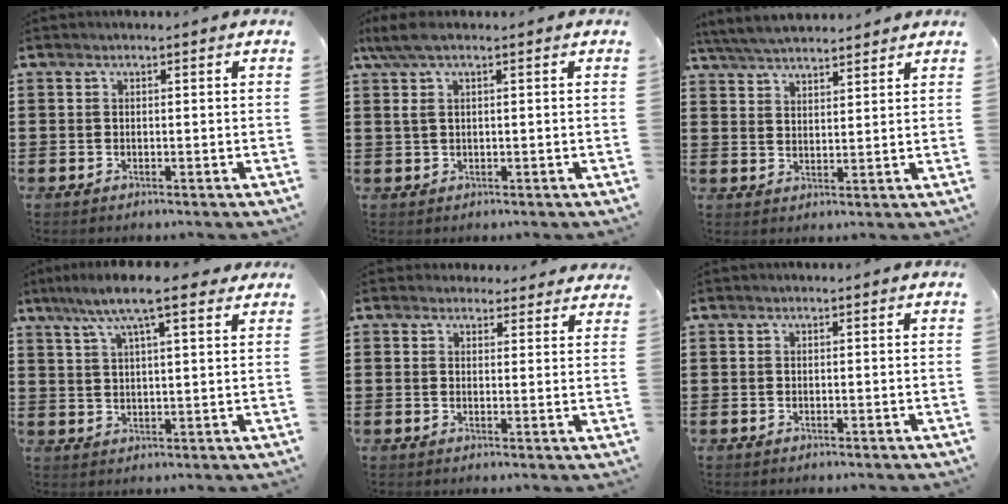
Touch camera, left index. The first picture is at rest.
{"total": 3.6, "force": [0.9, 0.8, 3.4], "torque": [-0.081, -0.004, 0.011]}
{"total": 4.7, "force": [4.6, 0.5, 1.2], "torque": [-0.038, -0.010, 0.084]}
{"total": 9.4, "force": [6.6, 2.1, 6.4], "torque": [-0.124, -0.013, 0.112]}
{"total": 2.7, "force": [2.5, 1.0, 0.4], "torque": [-0.007, -0.006, 0.046]}
{"total": 0.0}